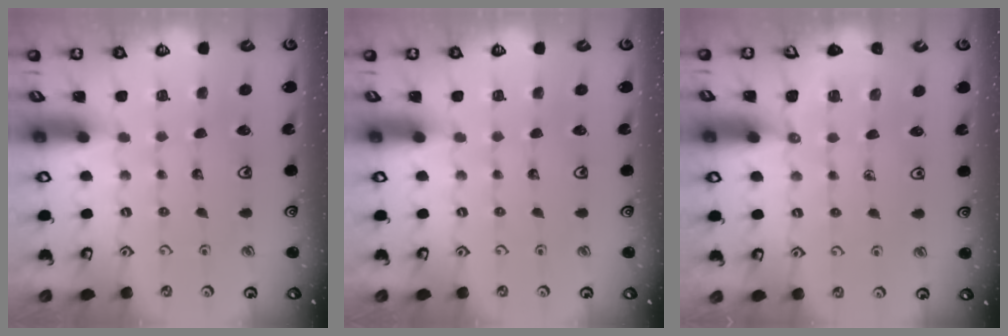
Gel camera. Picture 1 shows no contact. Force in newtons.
{"total": 0.0}
{"total": 3.5, "press": 3.5, "slide": 0.6}